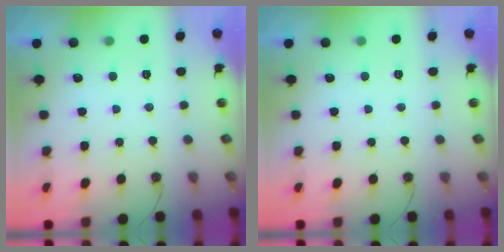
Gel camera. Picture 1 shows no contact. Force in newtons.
{"total": 0.0}